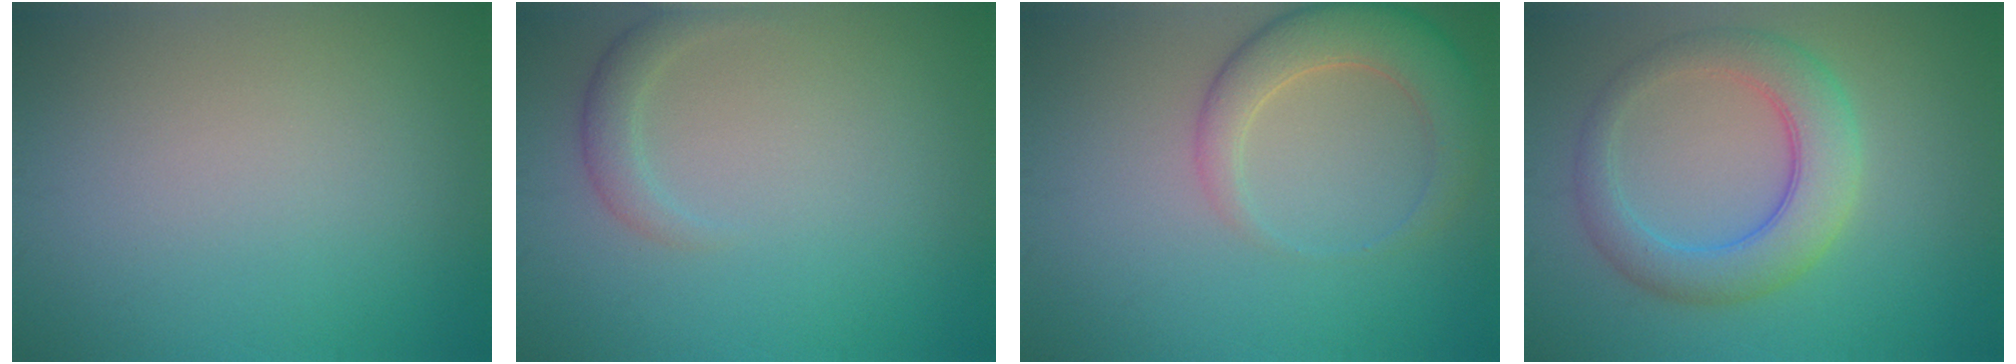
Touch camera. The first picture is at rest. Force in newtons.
{"total": 1.7, "press": 1.7, "slide": 0.1}
{"total": 4.9, "press": 4.9, "slide": 0.5}
{"total": 5.4, "press": 5.4, "slide": 0.0}